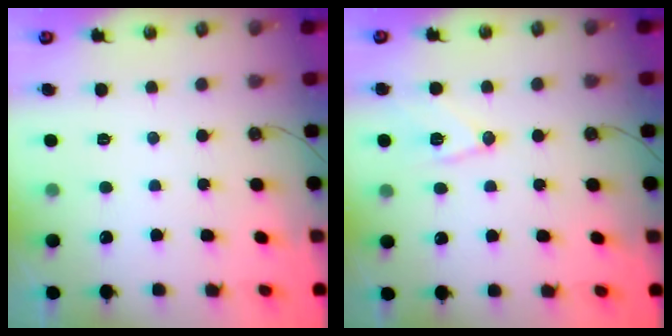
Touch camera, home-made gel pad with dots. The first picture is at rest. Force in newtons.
{"total": 10.4, "press": 10.4, "slide": 1.1}